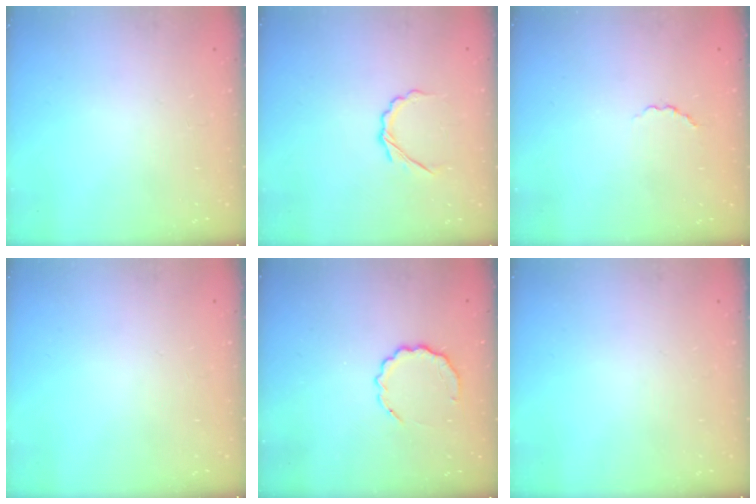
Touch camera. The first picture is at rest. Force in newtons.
{"total": 4.6, "press": 4.5, "slide": 1.1}
{"total": 2.2, "press": 2.0, "slide": 0.8}
{"total": 0.0}
{"total": 6.7, "press": 6.5, "slide": 1.6}
{"total": 0.0}